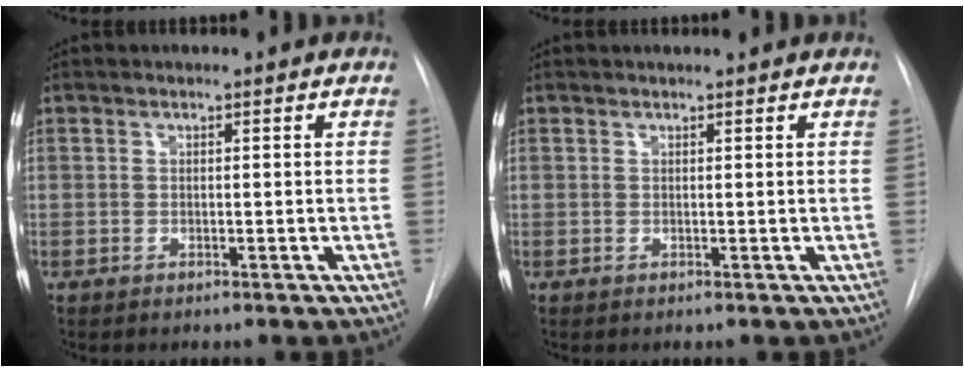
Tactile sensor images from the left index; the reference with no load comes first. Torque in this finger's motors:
{"motor_torque": [0.38, -0.68, -0.04, -0.01]}